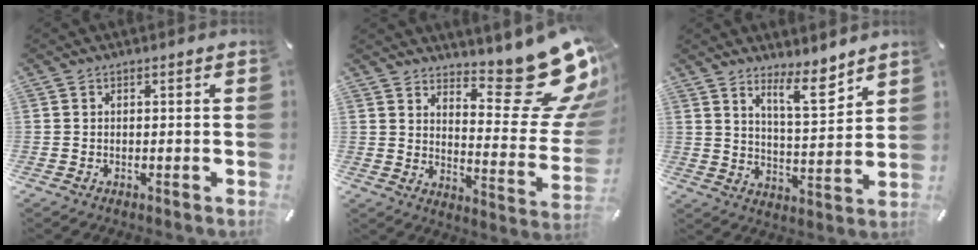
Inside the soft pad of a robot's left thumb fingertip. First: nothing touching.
{"total": 18.8, "force": [13.7, 6.2, 11.2], "torque": [-0.114, -0.135, 0.226]}
{"total": 9.2, "force": [7.3, 2.3, 5.1], "torque": [-0.072, -0.054, 0.123]}